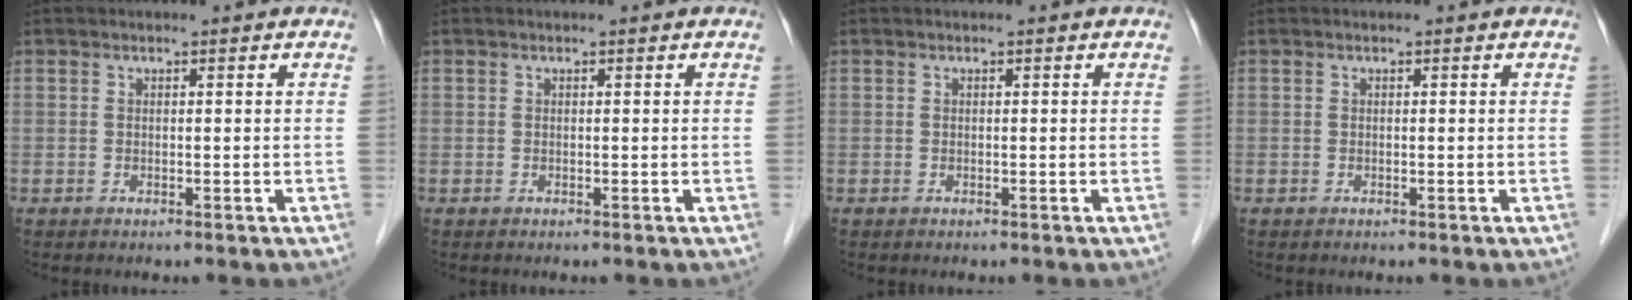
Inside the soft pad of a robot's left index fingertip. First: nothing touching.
{"total": 0.0}
{"total": 0.0}
{"total": 0.0}